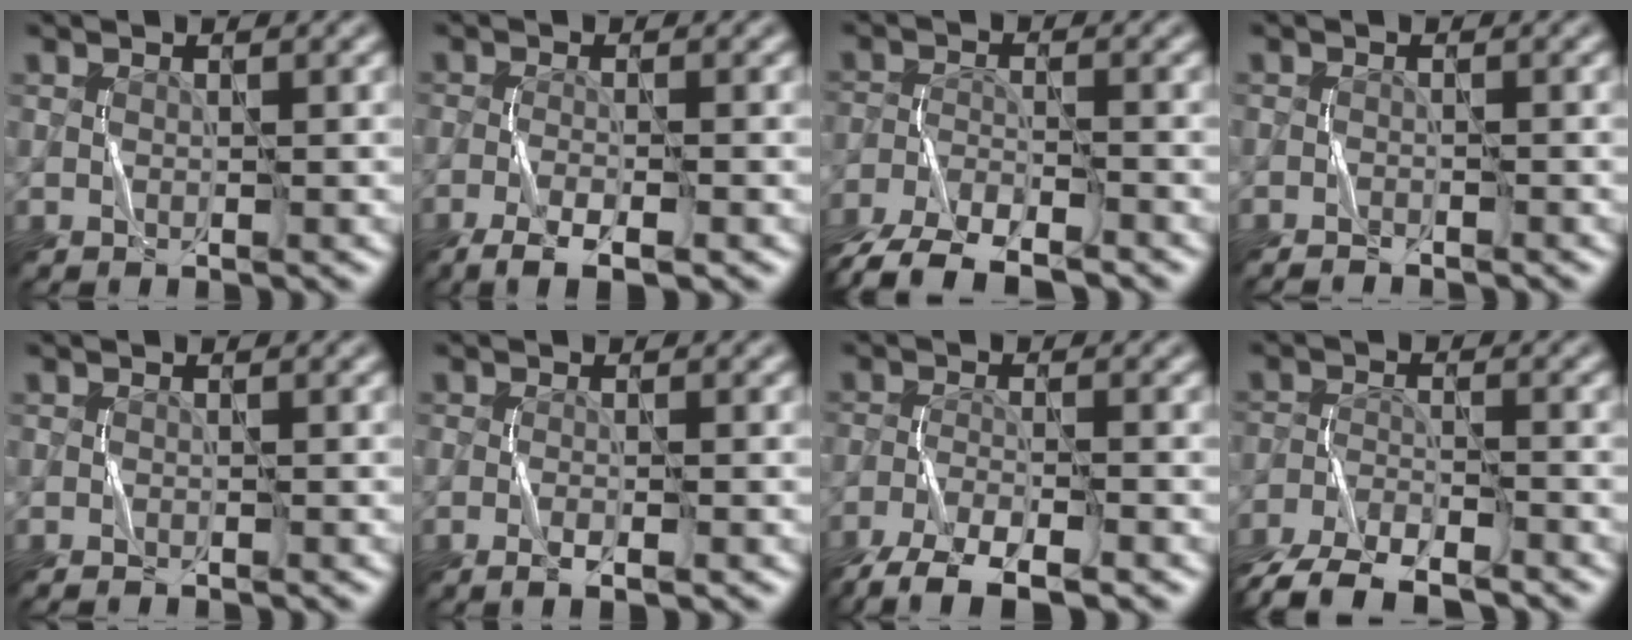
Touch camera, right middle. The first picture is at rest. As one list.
[{"total": 4.1, "force": [-2.6, 0.9, 3.0], "torque": [-0.056, -0.002, -0.049]}, {"total": 6.6, "force": [-5.5, 2.1, 3.1], "torque": [-0.052, -0.017, -0.104]}, {"total": 1.5, "force": [-1.5, 0.2, 0.4], "torque": [-0.011, 0.000, -0.025]}, {"total": 0.8, "force": [-0.7, 0.2, 0.2], "torque": [-0.004, -0.002, -0.012]}, {"total": 1.7, "force": [-0.8, 0.3, 1.5], "torque": [-0.023, 0.001, -0.016]}, {"total": 6.0, "force": [-4.7, 1.3, 3.5], "torque": [-0.066, -0.011, -0.092]}, {"total": 7.2, "force": [-6.2, 2.2, 3.0], "torque": [-0.048, -0.019, -0.112]}]